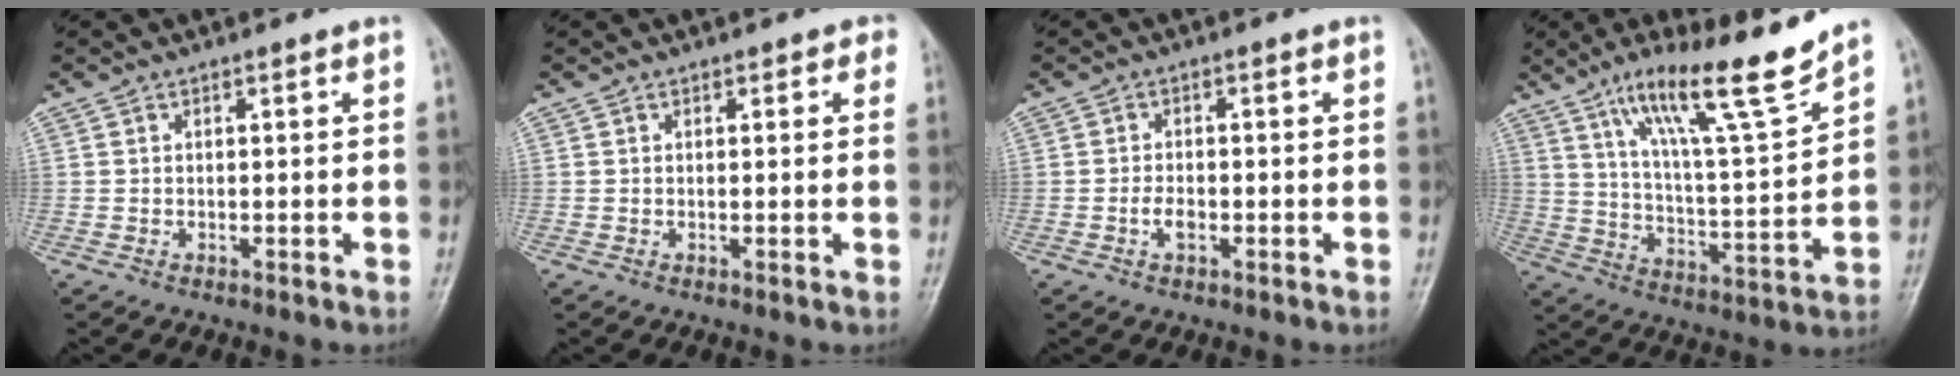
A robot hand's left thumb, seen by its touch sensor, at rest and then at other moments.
{"total": 1.7, "force": [0.8, 1.2, 0.7], "torque": [0.021, 0.000, 0.003]}
{"total": 2.4, "force": [-1.0, 1.4, 1.7], "torque": [-0.025, 0.005, -0.020]}
{"total": 16.6, "force": [11.7, 1.8, 11.7], "torque": [-0.176, -0.067, 0.203]}